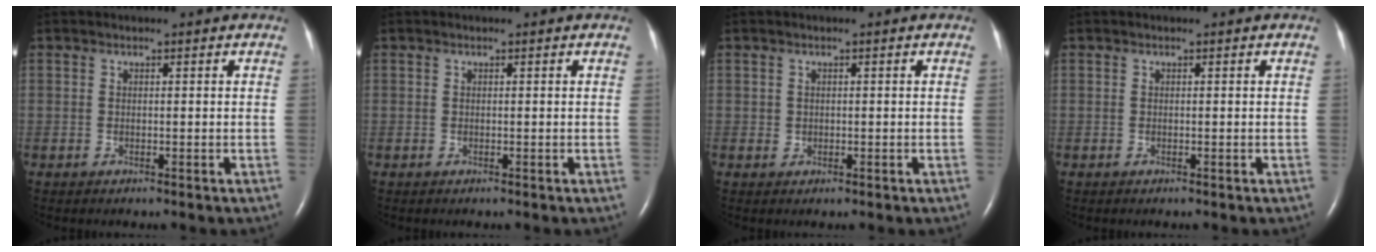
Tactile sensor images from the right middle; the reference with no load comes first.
{"total": 0.0}
{"total": 0.8, "force": [0.1, 0.8, 0.1], "torque": [0.001, 0.002, 0.003]}
{"total": 0.0}